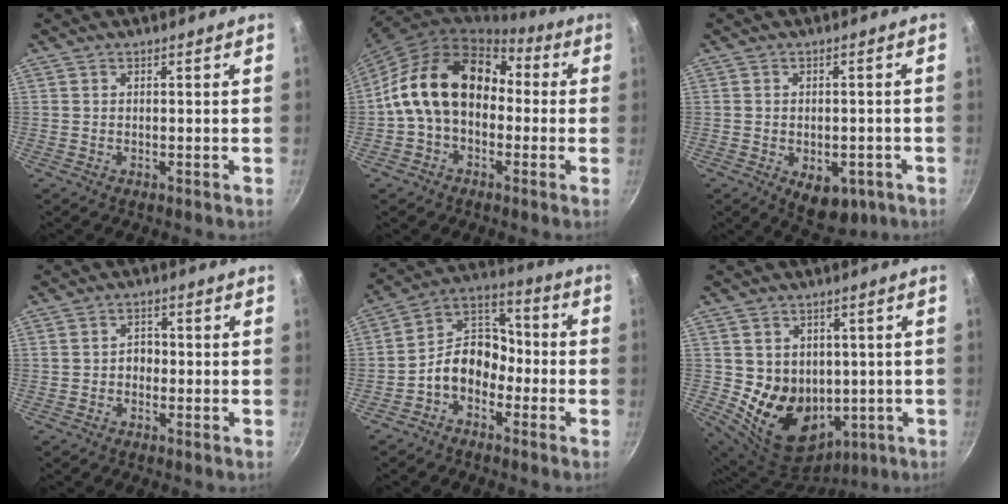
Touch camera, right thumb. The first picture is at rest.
{"total": 17.1, "force": [0.1, 12.3, 11.9], "torque": [-0.172, 0.052, -0.013]}
{"total": 8.3, "force": [-3.1, 5.1, 5.7], "torque": [-0.046, 0.008, -0.029]}
{"total": 2.6, "force": [-0.7, 2.1, 1.4], "torque": [-0.002, 0.011, -0.013]}
{"total": 10.7, "force": [-4.1, 7.9, 5.9], "torque": [-0.058, 0.061, -0.099]}
{"total": 15.1, "force": [-0.2, 12.5, 8.6], "torque": [-0.116, -0.021, 0.027]}